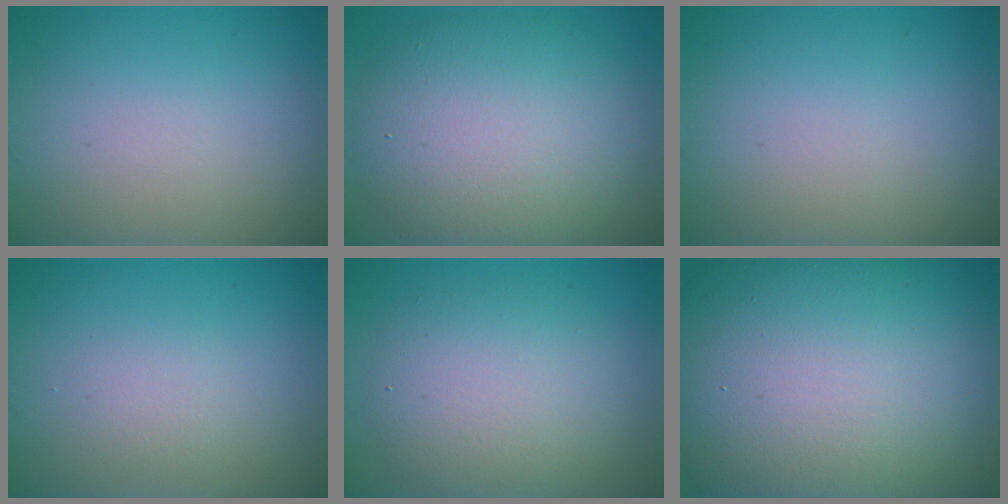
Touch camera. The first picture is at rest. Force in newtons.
{"total": 9.7, "press": 9.6, "slide": 0.7}
{"total": 0.0}
{"total": 1.3, "press": 1.3, "slide": 0.0}
{"total": 5.5, "press": 5.5, "slide": 0.4}
{"total": 19.8, "press": 19.8, "slide": 0.7}